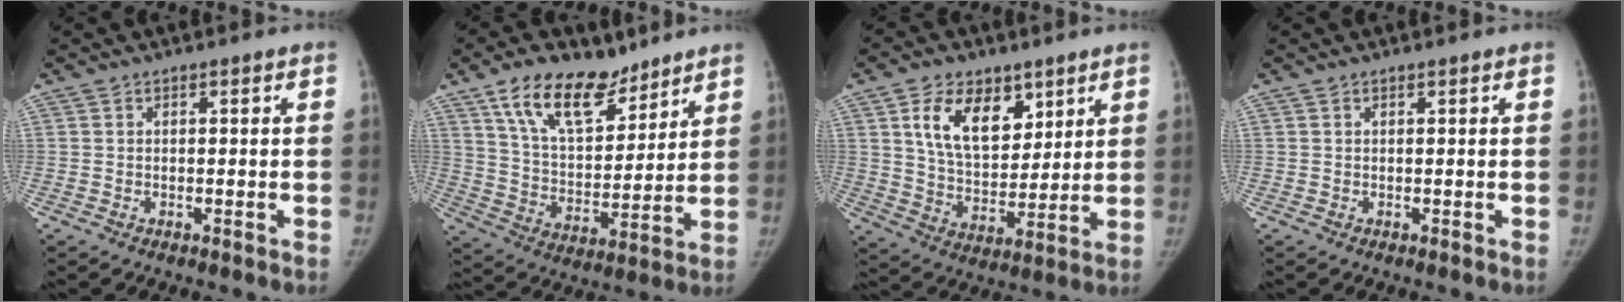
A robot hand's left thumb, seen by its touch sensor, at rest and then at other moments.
{"total": 15.8, "force": [10.6, 8.0, 8.6], "torque": [-0.112, -0.056, 0.194]}
{"total": 13.3, "force": [6.4, 8.1, 8.3], "torque": [-0.108, -0.038, 0.123]}
{"total": 0.0}